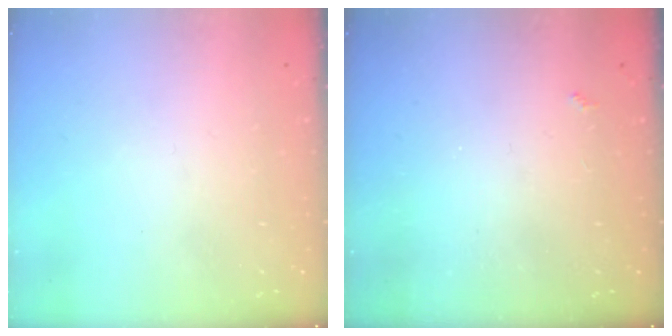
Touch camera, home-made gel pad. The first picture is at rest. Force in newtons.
{"total": 2.1, "press": 2.1, "slide": 0.4}